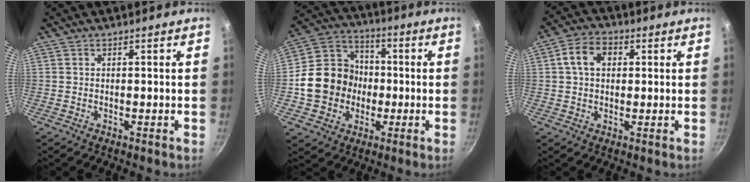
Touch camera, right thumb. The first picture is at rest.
{"total": 14.6, "force": [-1.9, 12.8, 6.7], "torque": [-0.088, 0.036, -0.040]}
{"total": 6.8, "force": [1.5, 5.0, 4.4], "torque": [-0.060, 0.014, 0.017]}